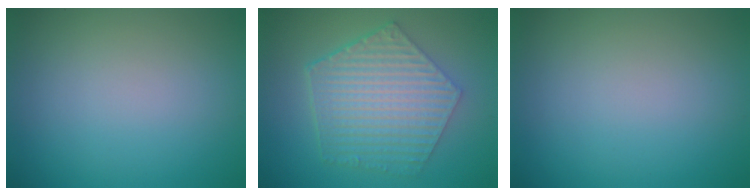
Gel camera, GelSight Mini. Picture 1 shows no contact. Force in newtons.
{"total": 6.6, "press": 4.9, "slide": 4.4}
{"total": 0.0}